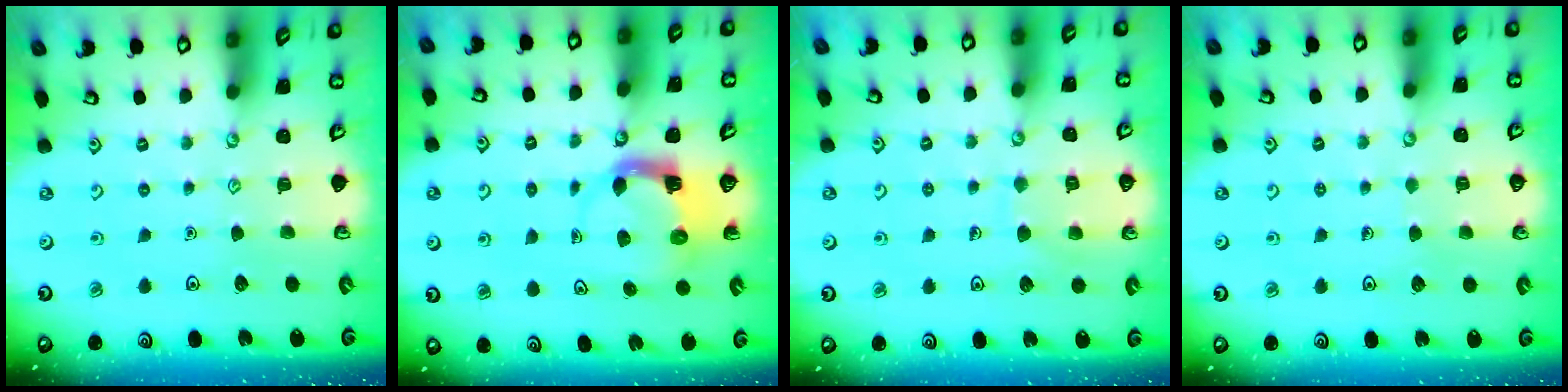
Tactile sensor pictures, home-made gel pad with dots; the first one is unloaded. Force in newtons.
{"total": 3.8, "press": 3.8, "slide": 0.6}
{"total": 7.0, "press": 7.0, "slide": 0.5}
{"total": 2.9, "press": 2.9, "slide": 0.2}